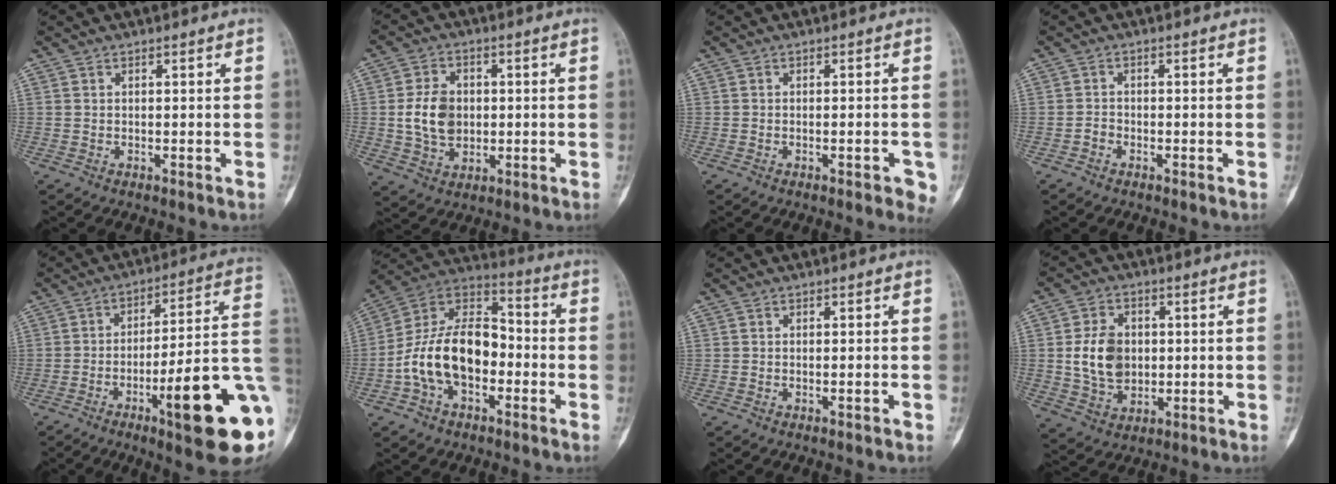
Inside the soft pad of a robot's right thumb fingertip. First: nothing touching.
{"total": 9.0, "force": [0.1, 6.7, 5.9], "torque": [-0.084, 0.002, 0.005]}
{"total": 3.9, "force": [-1.6, 1.2, 3.3], "torque": [-0.031, 0.002, -0.015]}
{"total": 1.3, "force": [-0.8, 0.9, 0.4], "torque": [0.000, 0.006, -0.020]}
{"total": 21.5, "force": [-7.0, 3.5, 20.0], "torque": [-0.230, 0.024, -0.095]}
{"total": 17.5, "force": [-3.9, 10.8, 13.1], "torque": [-0.223, 0.054, -0.074]}
{"total": 0.8, "force": [-0.4, 0.1, 0.7], "torque": [-0.010, 0.000, -0.003]}
{"total": 9.9, "force": [0.5, 7.4, 6.6], "torque": [-0.092, 0.000, 0.012]}